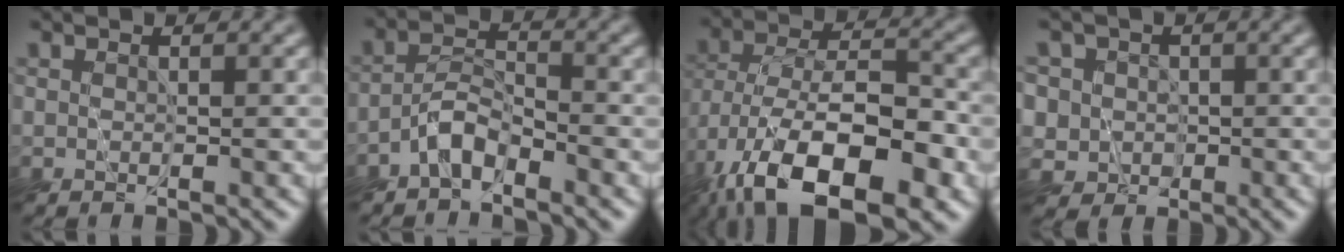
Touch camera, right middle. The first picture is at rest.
{"total": 3.1, "force": [-2.5, 1.1, 1.5], "torque": [-0.029, 0.008, -0.059]}
{"total": 14.4, "force": [-7.9, 6.5, 10.1], "torque": [-0.184, -0.011, -0.138]}
{"total": 4.5, "force": [0.7, 4.4, 0.7], "torque": [-0.020, 0.020, -0.003]}